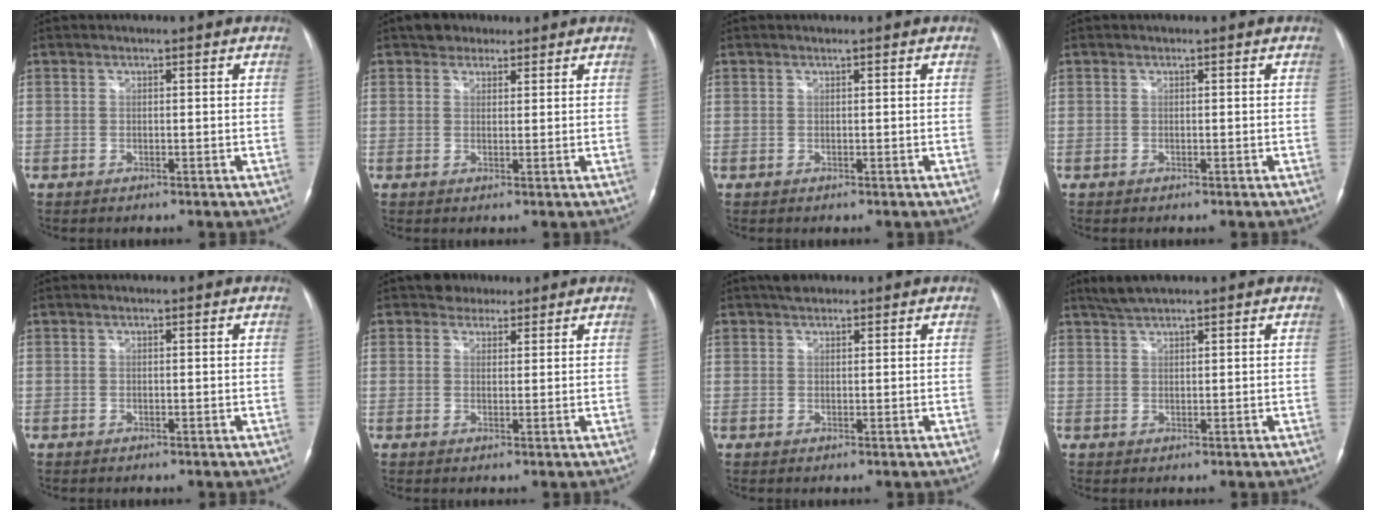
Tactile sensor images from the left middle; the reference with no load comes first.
{"total": 3.1, "force": [2.2, 2.0, 0.6], "torque": [-0.013, 0.013, 0.034]}
{"total": 0.0}
{"total": 0.0}
{"total": 0.0}
{"total": 2.9, "force": [2.2, 1.9, 0.1], "torque": [-0.001, 0.009, 0.031]}
{"total": 2.4, "force": [2.0, 1.1, 0.8], "torque": [-0.018, 0.016, 0.032]}
{"total": 3.3, "force": [2.8, 0.2, 1.6], "torque": [-0.039, 0.010, 0.057]}